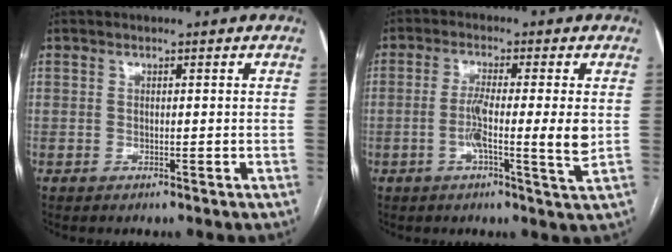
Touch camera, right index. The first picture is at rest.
{"total": 7.6, "force": [-0.8, -0.2, 7.5], "torque": [-0.131, -0.008, -0.019]}